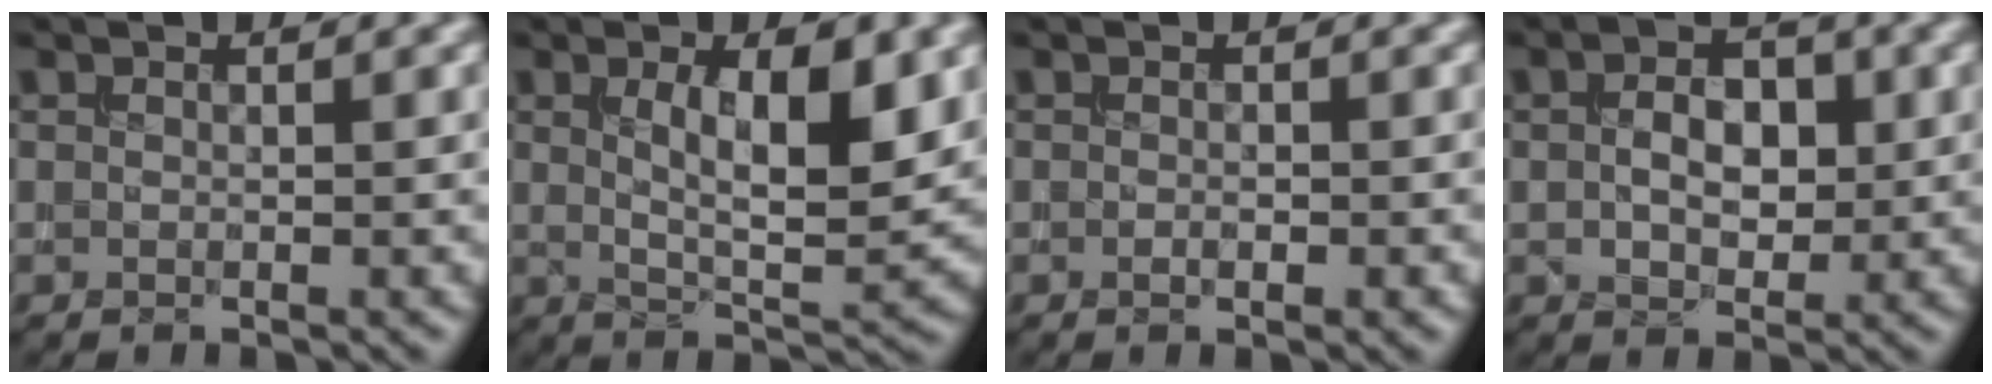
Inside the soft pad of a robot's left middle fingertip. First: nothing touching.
{"total": 6.7, "force": [1.5, 2.2, 6.2], "torque": [-0.102, -0.008, 0.029]}
{"total": 1.0, "force": [-0.4, 0.4, 0.9], "torque": [-0.015, -0.001, -0.003]}
{"total": 4.1, "force": [0.2, 2.5, 3.2], "torque": [-0.060, 0.002, 0.002]}